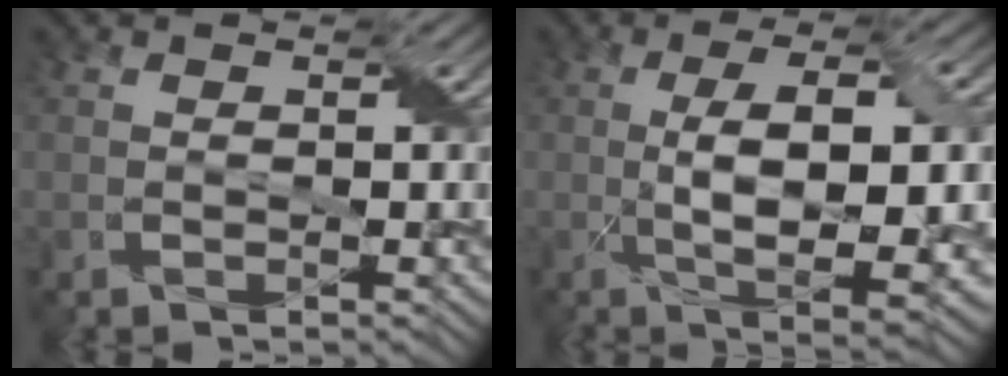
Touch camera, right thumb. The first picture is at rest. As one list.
[{"total": 9.9, "force": [-1.0, 2.8, 9.5], "torque": [-0.161, 0.001, -0.012]}]